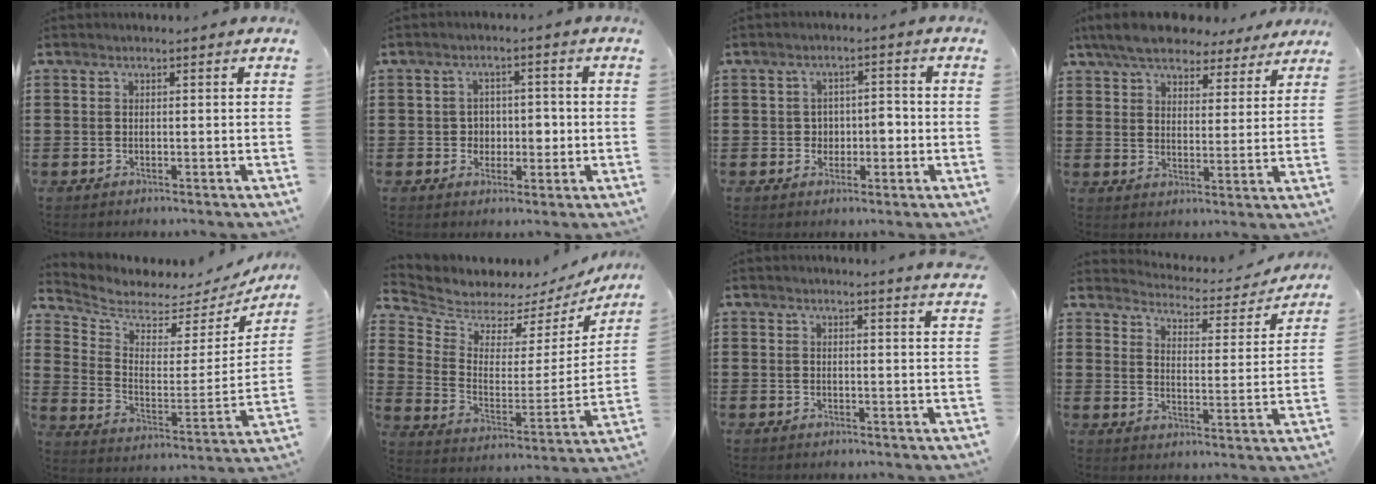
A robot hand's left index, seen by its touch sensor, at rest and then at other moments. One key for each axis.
{"total": 3.4, "fx": -0.3, "fy": 3.0, "fz": 1.7, "tx": -0.028, "ty": 0.001, "tz": -0.014}
{"total": 3.1, "fx": -0.5, "fy": 2.5, "fz": 1.8, "tx": -0.034, "ty": 0.003, "tz": -0.017}
{"total": 7.6, "fx": 6.8, "fy": 1.9, "fz": 2.6, "tx": -0.079, "ty": -0.015, "tz": 0.126}
{"total": 4.8, "fx": 4.5, "fy": 1.5, "fz": 0.6, "tx": -0.045, "ty": -0.041, "tz": 0.075}
{"total": 4.8, "fx": 4.5, "fy": 1.5, "fz": 0.1, "tx": -0.037, "ty": -0.042, "tz": 0.074}
{"total": 2.0, "fx": 1.9, "fy": -0.4, "fz": 0.4, "tx": -0.012, "ty": -0.006, "tz": 0.037}
{"total": 3.4, "fx": 3.4, "fy": 0.4, "fz": 0.3, "tx": -0.023, "ty": -0.032, "tz": 0.050}